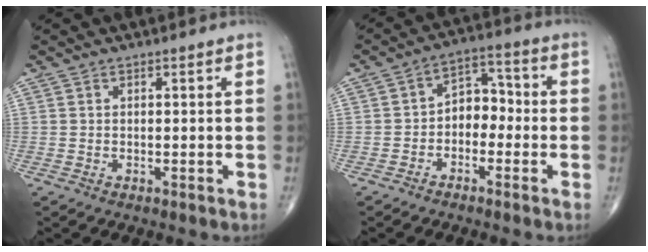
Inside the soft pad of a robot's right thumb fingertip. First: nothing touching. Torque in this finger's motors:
{"motor_torque": [-0.06, 0.25, 0.19, 0.01, 0.05]}